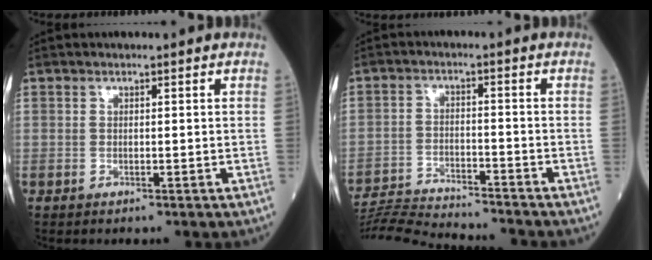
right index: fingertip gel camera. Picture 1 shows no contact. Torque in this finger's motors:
{"motor_torque": [-1.61, -0.52, -0.19, -0.08]}